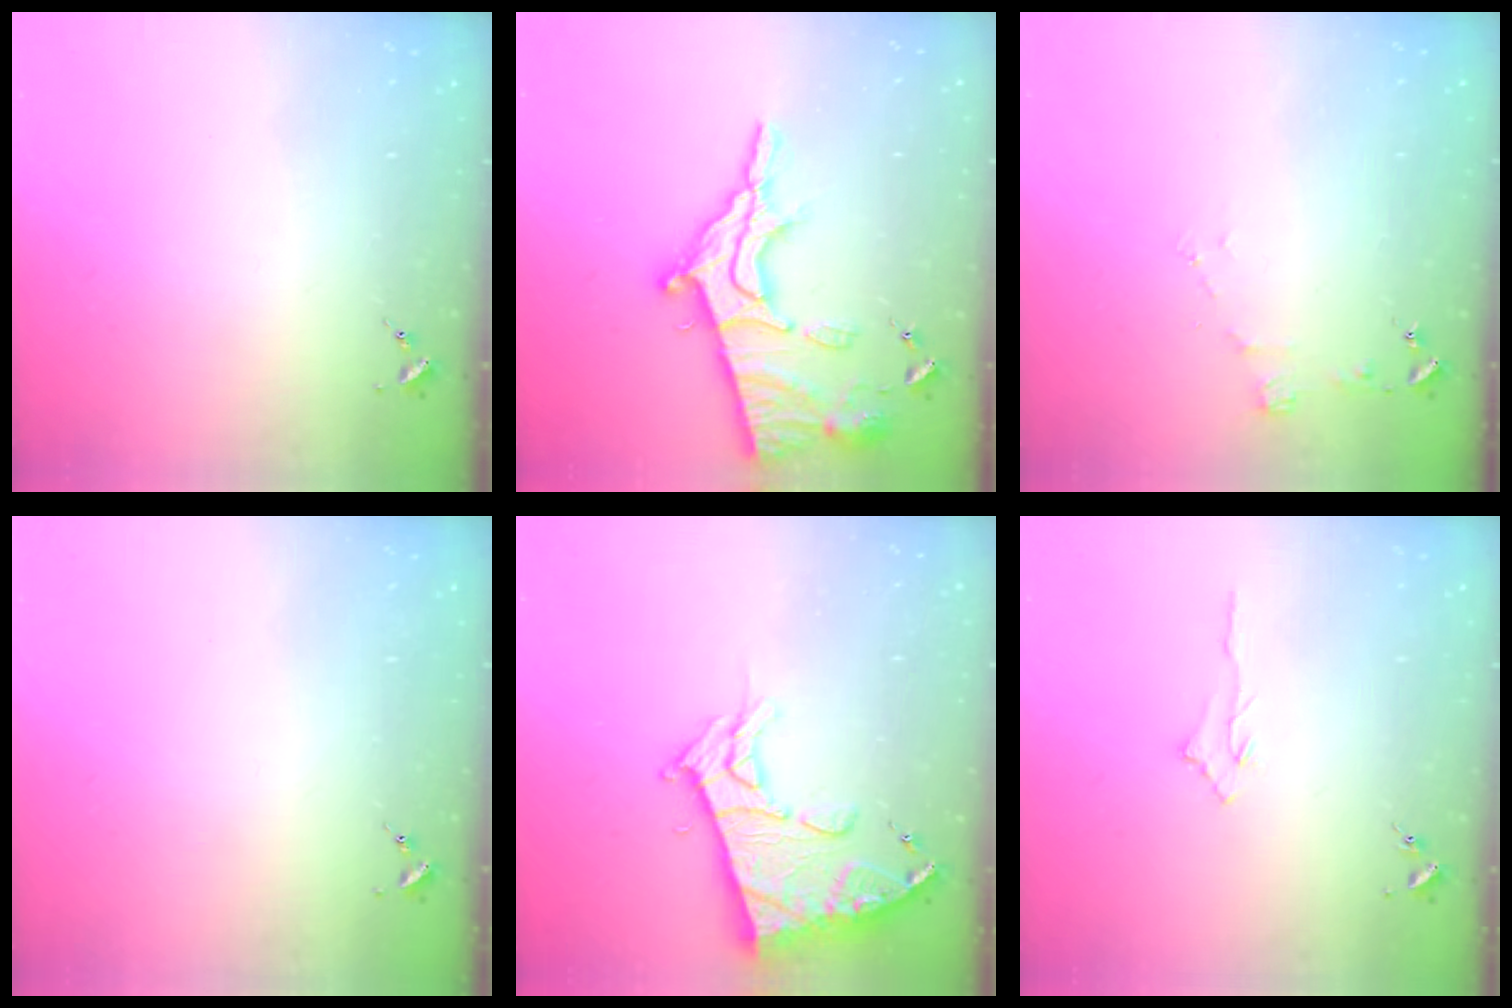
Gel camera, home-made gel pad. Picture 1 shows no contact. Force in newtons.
{"total": 19.8, "press": 19.8, "slide": 1.8}
{"total": 4.0, "press": 3.9, "slide": 0.5}
{"total": 0.0}
{"total": 14.1, "press": 14.0, "slide": 1.5}
{"total": 2.9, "press": 2.9, "slide": 0.4}